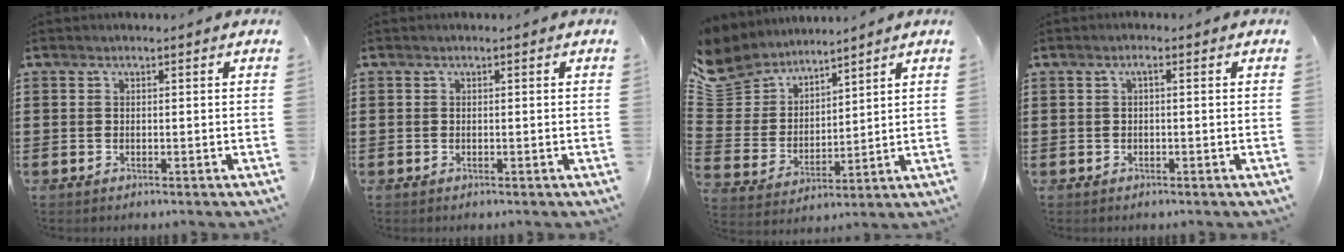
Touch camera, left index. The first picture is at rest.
{"total": 0.0}
{"total": 8.0, "force": [7.1, 3.6, -0.4], "torque": [-0.045, -0.051, 0.137]}
{"total": 1.0, "force": [-0.3, 0.2, 0.9], "torque": [-0.017, 0.002, -0.007]}